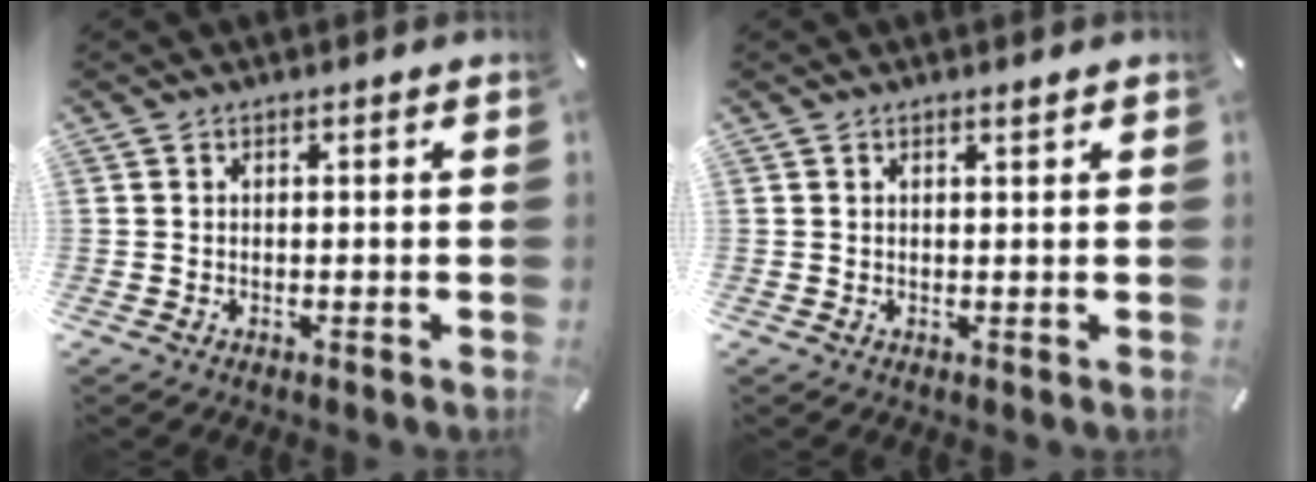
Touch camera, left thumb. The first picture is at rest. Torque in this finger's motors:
{"motor_torque": [0.12, -0.02, 0.07, -0.04, -0.03]}